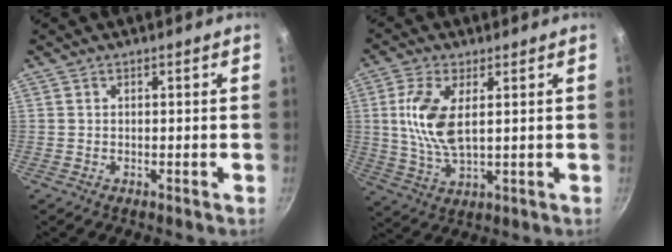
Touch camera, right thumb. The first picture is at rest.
{"total": 9.9, "force": [1.9, 4.5, 8.6], "torque": [-0.177, -0.005, 0.042]}